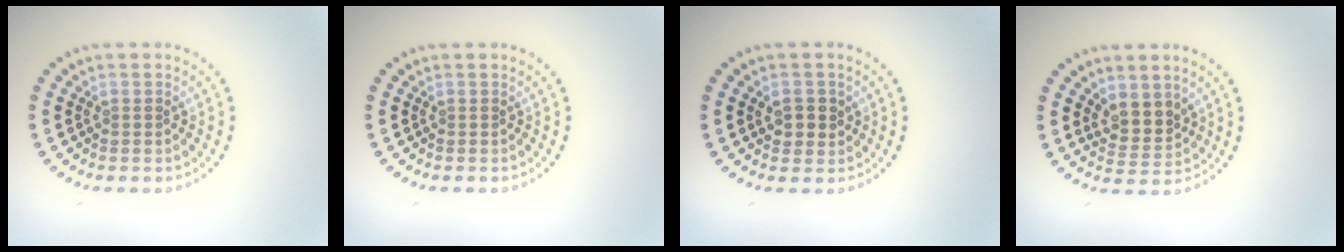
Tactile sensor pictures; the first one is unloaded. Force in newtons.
{"total": 0.0}
{"total": 2.0, "press": 2.0, "slide": 0.4}
{"total": 2.6, "press": 2.2, "slide": 1.4}